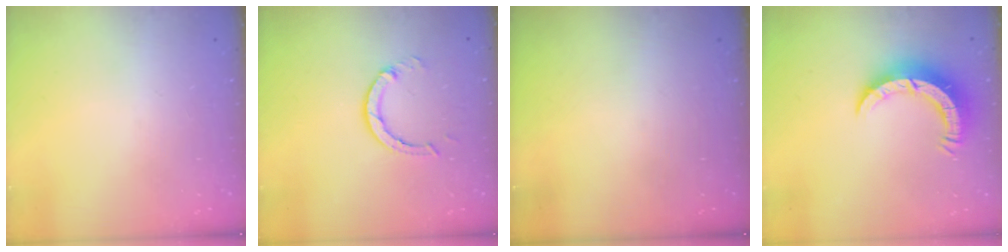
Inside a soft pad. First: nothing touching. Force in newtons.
{"total": 3.7, "press": 3.7, "slide": 0.1}
{"total": 0.0}
{"total": 8.0, "press": 7.9, "slide": 0.7}